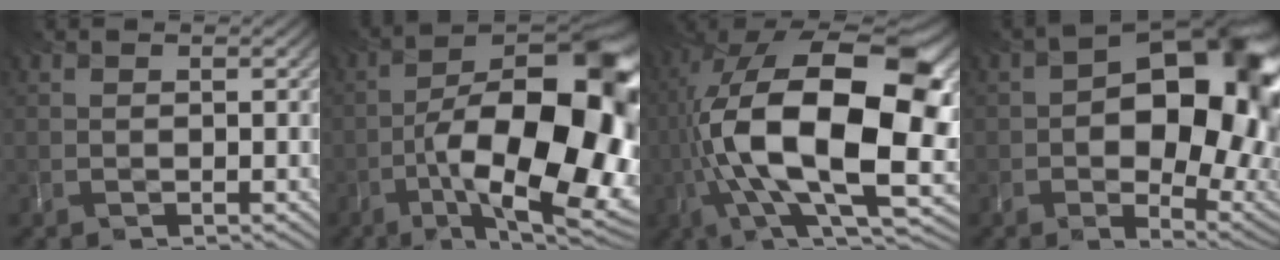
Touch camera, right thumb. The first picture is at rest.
{"total": 19.0, "force": [-5.5, 7.8, 16.5], "torque": [-0.253, -0.002, -0.086]}
{"total": 20.5, "force": [-0.1, 9.1, 18.4], "torque": [-0.341, -0.008, -0.002]}
{"total": 17.1, "force": [0.8, 9.7, 14.0], "torque": [-0.182, -0.015, 0.024]}